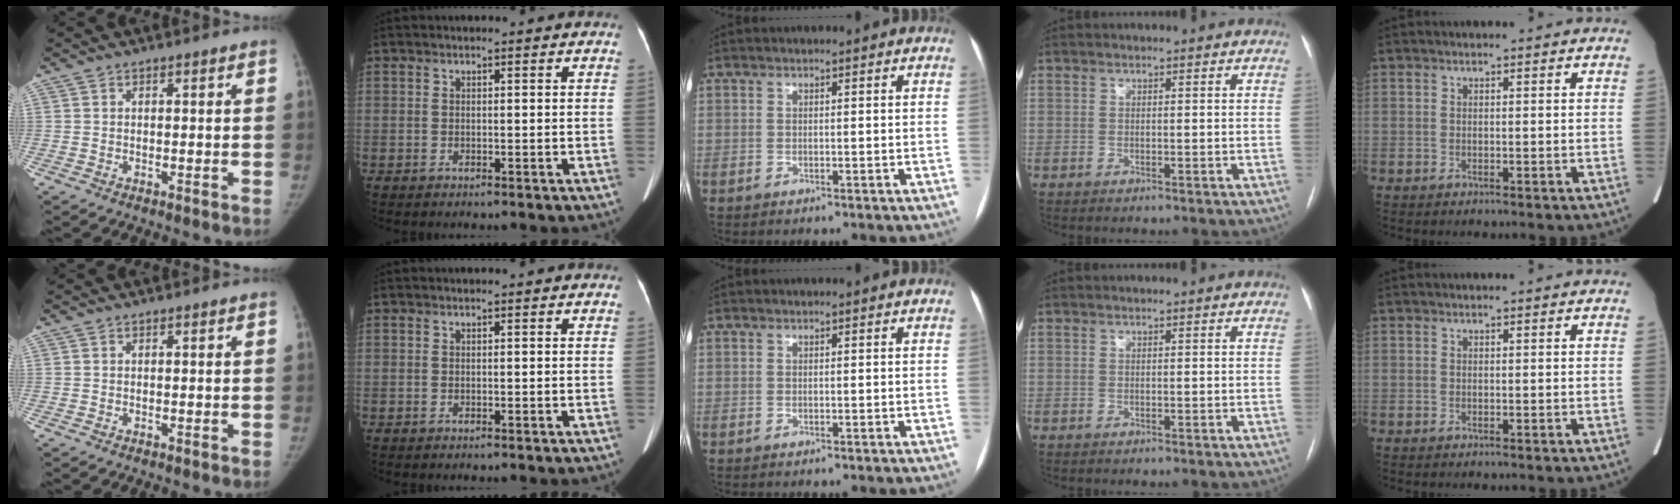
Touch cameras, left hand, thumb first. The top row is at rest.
{}